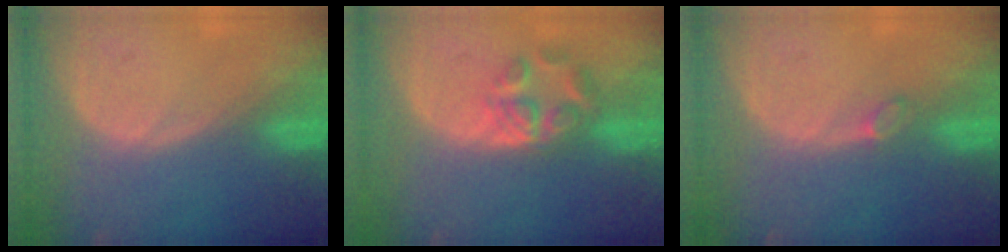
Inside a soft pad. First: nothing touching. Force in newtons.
{"total": 6.1, "press": 5.3, "slide": 3.0}
{"total": 1.4, "press": 1.4, "slide": 0.2}